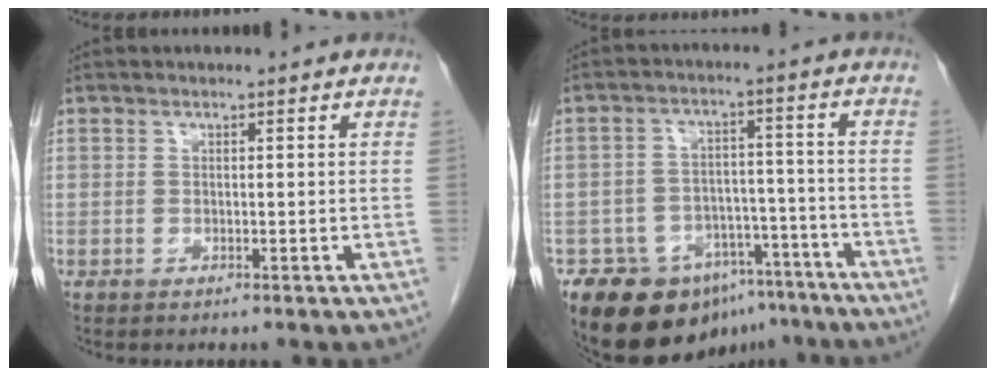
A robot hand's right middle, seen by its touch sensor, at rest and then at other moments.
{"total": 13.4, "force": [-9.6, 7.8, 5.1], "torque": [-0.065, 0.044, -0.141]}